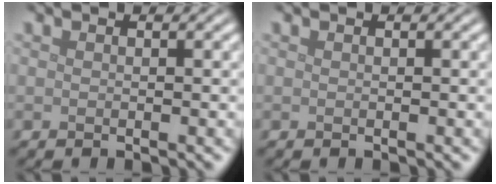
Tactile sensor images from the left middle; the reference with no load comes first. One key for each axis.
{"total": 0.0}